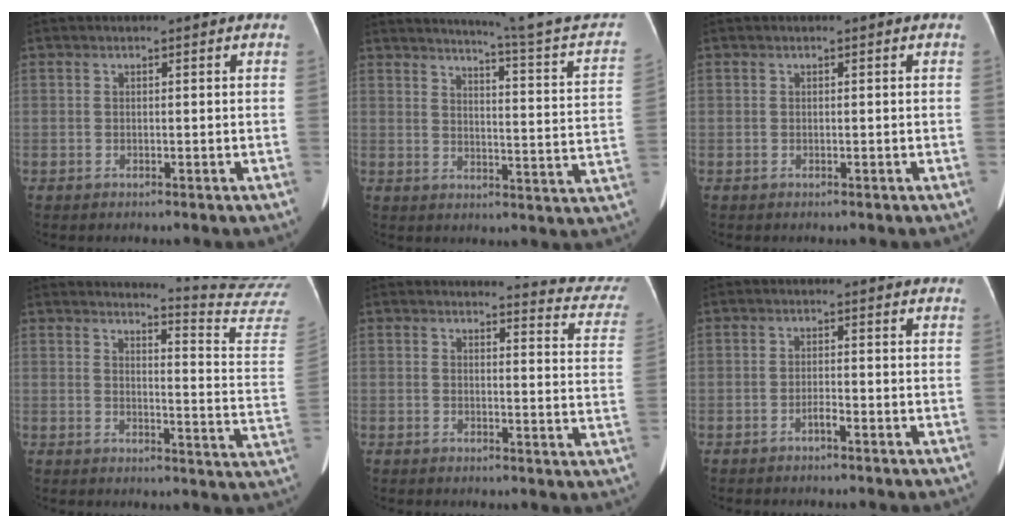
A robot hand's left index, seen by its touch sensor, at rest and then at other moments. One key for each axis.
{"total": 18.4, "fx": 17.0, "fy": -1.3, "fz": 6.8, "tx": -0.098, "ty": -0.087, "tz": 0.192}
{"total": 0.0}
{"total": 16.0, "fx": 15.8, "fy": -2.3, "fz": 1.8, "tx": -0.022, "ty": -0.161, "tz": 0.159}
{"total": 11.5, "fx": 11.5, "fy": 0.6, "fz": 0.3, "tx": 0.025, "ty": -0.097, "tz": 0.089}
{"total": 1.2, "fx": -0.9, "fy": 0.0, "fz": 0.9, "tx": -0.016, "ty": 0.001, "tz": -0.016}